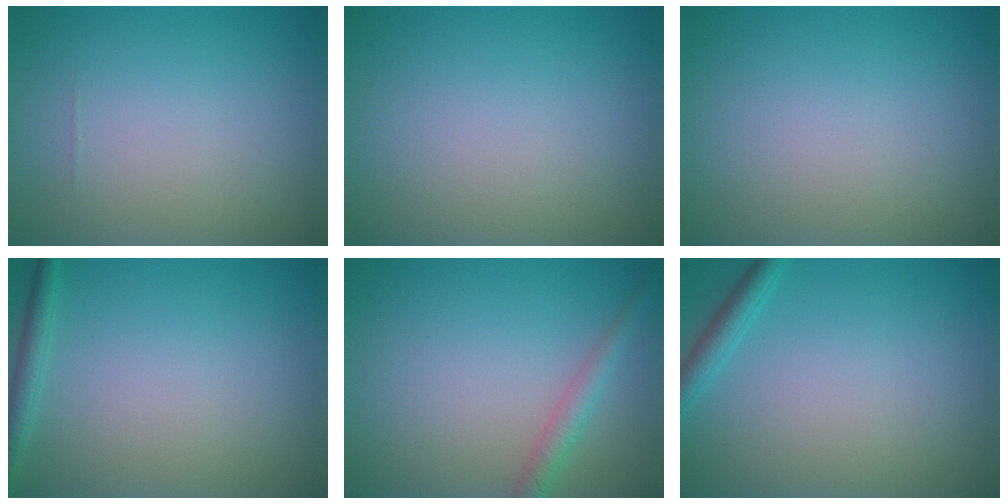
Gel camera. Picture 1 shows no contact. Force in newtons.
{"total": 0.0}
{"total": 0.0}
{"total": 1.6, "press": 1.6, "slide": 0.1}
{"total": 2.1, "press": 2.1, "slide": 0.1}
{"total": 1.8, "press": 1.8, "slide": 0.1}